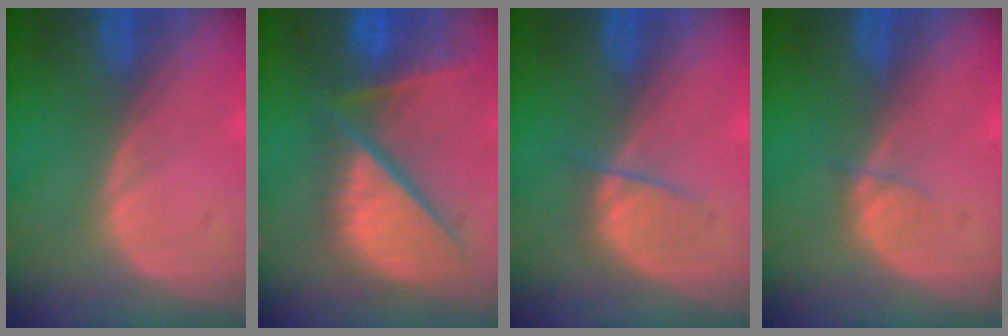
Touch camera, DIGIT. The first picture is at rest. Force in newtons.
{"total": 12.4, "press": 10.2, "slide": 7.0}
{"total": 2.6, "press": 2.5, "slide": 0.5}
{"total": 1.2, "press": 1.2, "slide": 0.2}